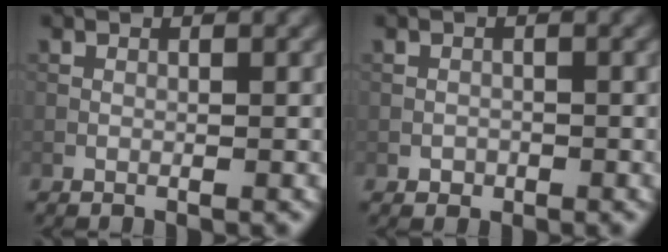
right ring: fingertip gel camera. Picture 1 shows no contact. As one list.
[{"total": 0.8, "force": [-0.3, 0.7, 0.1], "torque": [0.003, -0.002, -0.004]}]